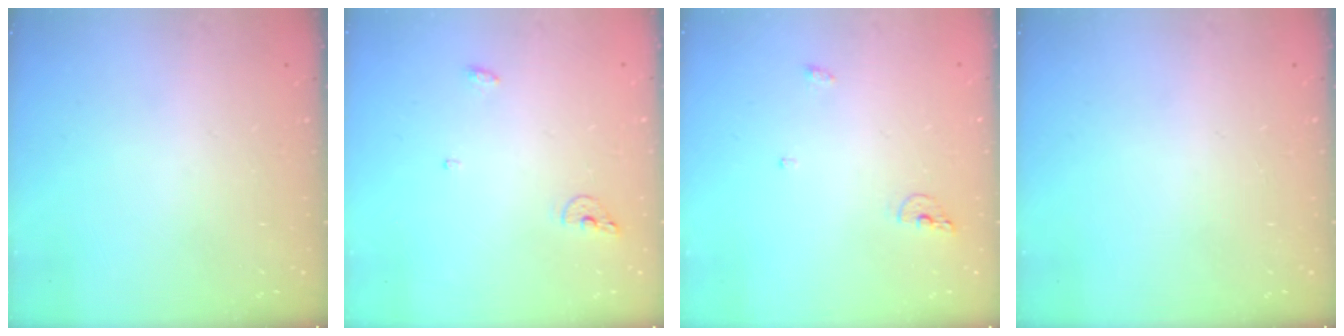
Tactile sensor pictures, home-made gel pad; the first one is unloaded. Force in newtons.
{"total": 5.6, "press": 5.5, "slide": 1.0}
{"total": 5.7, "press": 5.6, "slide": 1.2}
{"total": 0.0}